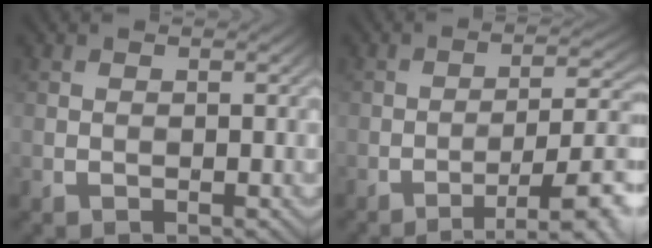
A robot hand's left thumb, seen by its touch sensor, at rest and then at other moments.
{"total": 9.4, "force": [-4.6, 2.2, 7.9], "torque": [-0.123, 0.003, -0.062]}